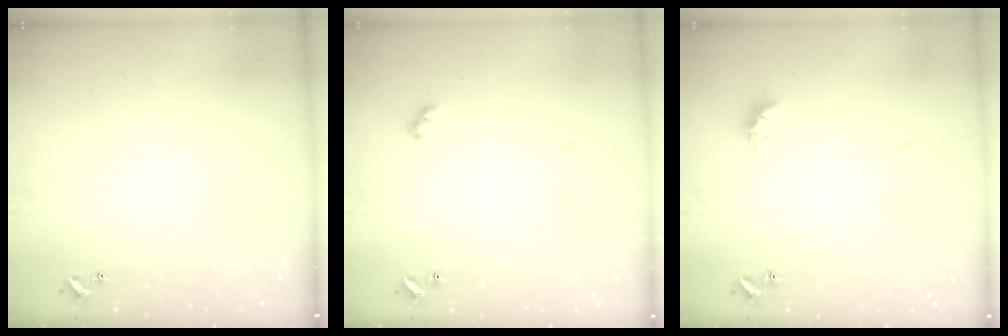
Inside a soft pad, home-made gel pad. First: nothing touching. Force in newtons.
{"total": 1.8, "press": 1.8, "slide": 0.4}
{"total": 2.1, "press": 2.0, "slide": 0.5}